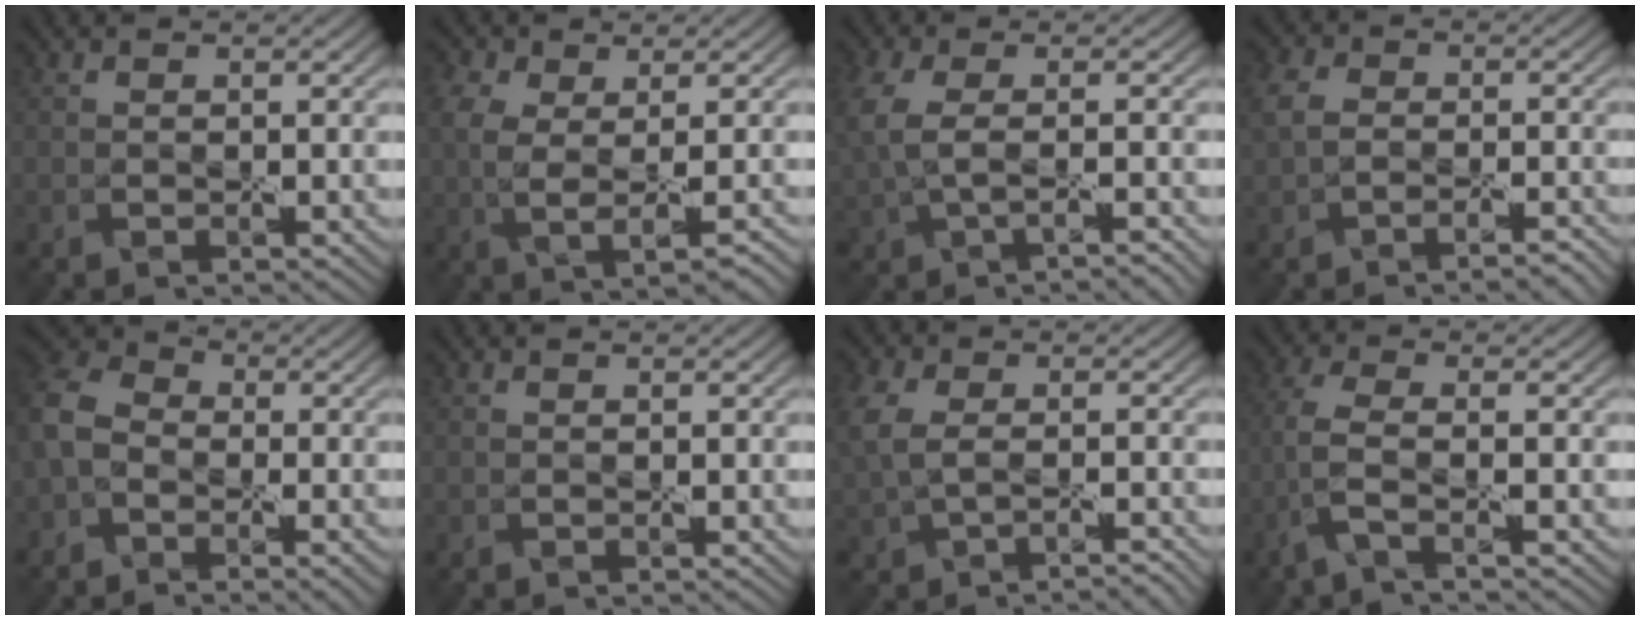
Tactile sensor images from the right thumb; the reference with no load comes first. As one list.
[{"total": 5.1, "force": [1.0, 2.3, 4.4], "torque": [-0.093, 0.004, 0.022]}, {"total": 3.9, "force": [-0.4, 1.6, 3.5], "torque": [-0.100, -0.006, -0.006]}, {"total": 3.9, "force": [-1.5, 2.4, 2.6], "torque": [-0.053, 0.003, -0.037]}, {"total": 6.9, "force": [-2.4, 5.0, 4.1], "torque": [-0.099, -0.003, -0.052]}, {"total": 0.0}, {"total": 5.9, "force": [-0.8, 3.9, 4.4], "torque": [-0.117, -0.006, 0.001]}, {"total": 3.4, "force": [-2.0, -0.1, 2.8], "torque": [-0.070, 0.008, -0.059]}]